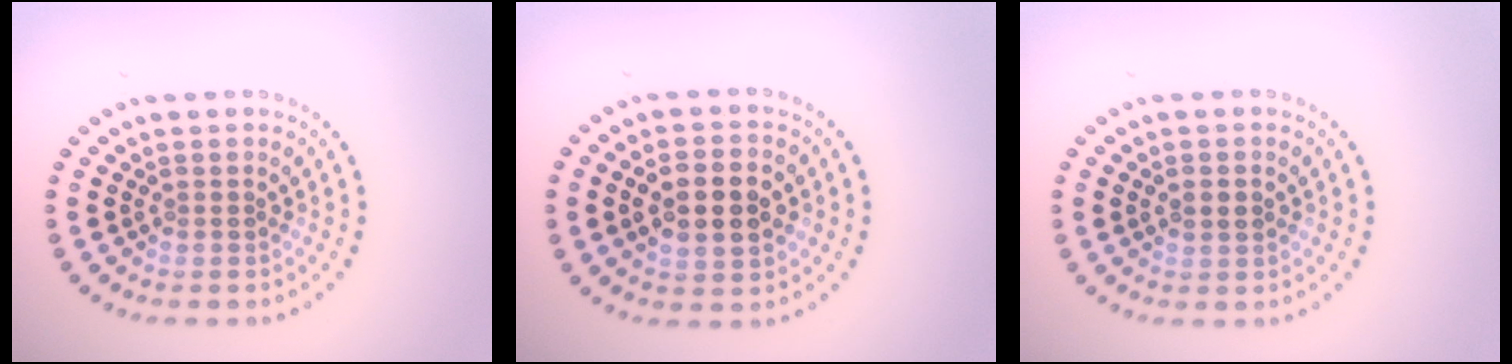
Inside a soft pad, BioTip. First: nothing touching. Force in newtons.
{"total": 5.2, "press": 5.2, "slide": 0.2}
{"total": 1.8, "press": 1.8, "slide": 0.0}